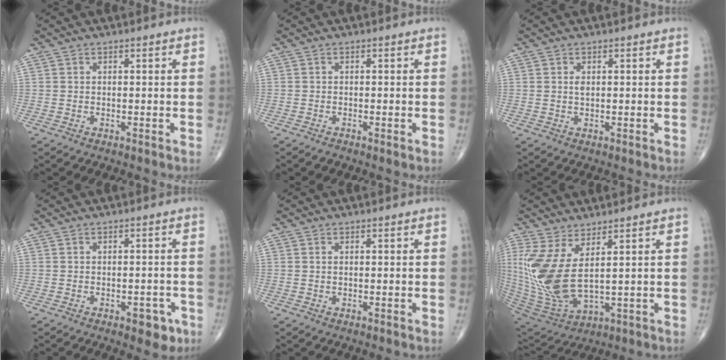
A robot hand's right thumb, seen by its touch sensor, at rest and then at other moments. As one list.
[{"total": 0.7, "force": [-0.5, 0.2, 0.5], "torque": [-0.009, -0.002, -0.011]}, {"total": 1.1, "force": [0.3, 0.5, 0.9], "torque": [-0.014, -0.001, 0.005]}, {"total": 4.5, "force": [-2.2, 2.3, 3.1], "torque": [-0.017, 0.010, -0.025]}, {"total": 0.0}, {"total": 14.5, "force": [3.4, 5.6, 12.9], "torque": [-0.300, -0.035, 0.085]}]